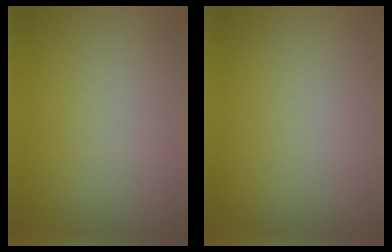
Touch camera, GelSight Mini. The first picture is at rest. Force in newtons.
{"total": 0.0}